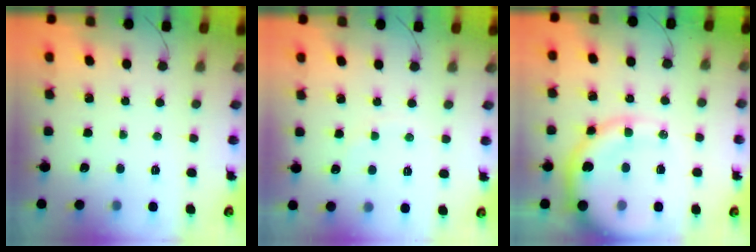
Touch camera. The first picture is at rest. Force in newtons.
{"total": 3.5, "press": 3.4, "slide": 1.0}
{"total": 13.7, "press": 13.1, "slide": 3.7}